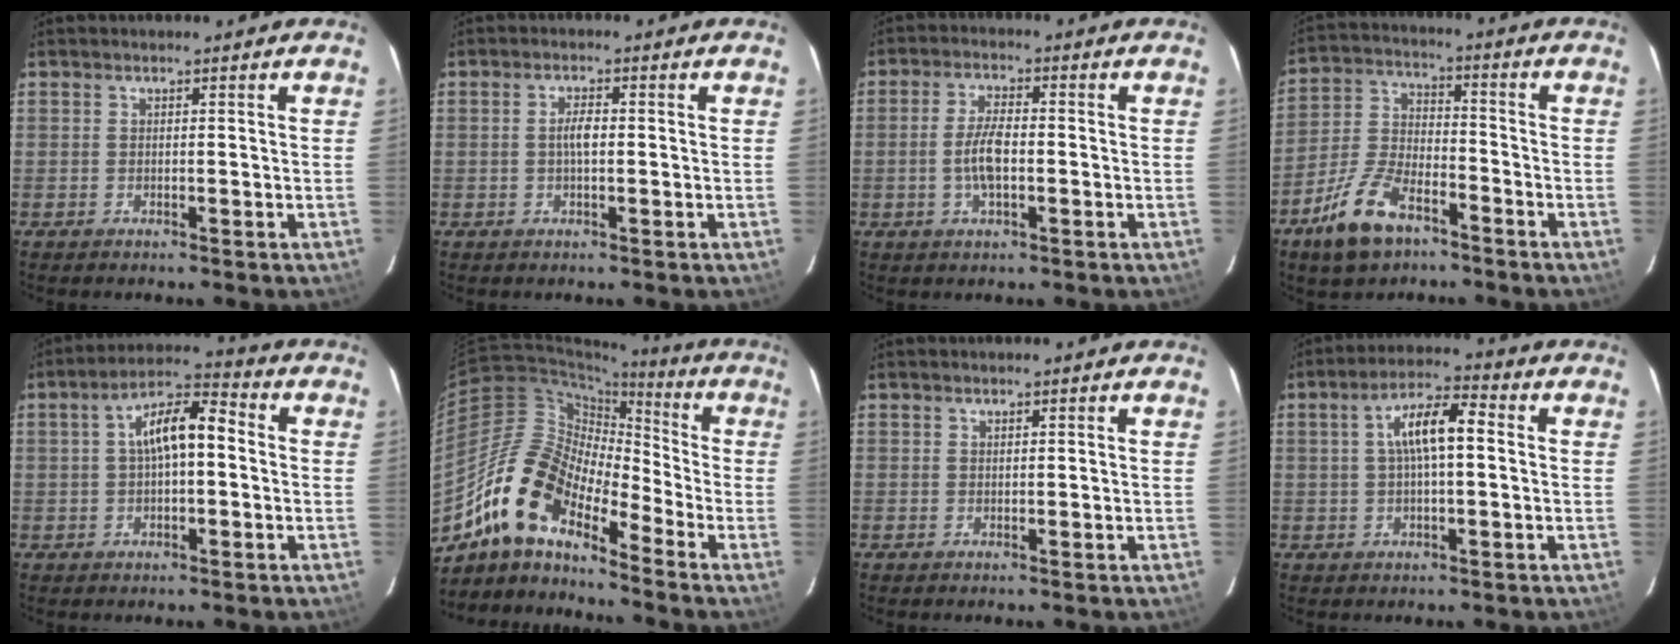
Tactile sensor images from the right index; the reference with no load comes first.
{"total": 2.4, "force": [-0.1, 0.8, 2.2], "torque": [-0.043, 0.004, -0.002]}
{"total": 5.7, "force": [-1.1, 2.0, 5.2], "torque": [-0.105, 0.003, -0.019]}
{"total": 12.2, "force": [-7.7, 5.8, 7.4], "torque": [-0.166, 0.003, -0.143]}
{"total": 9.0, "force": [0.6, 3.6, 8.3], "torque": [-0.148, 0.029, 0.009]}
{"total": 14.1, "force": [-10.3, 5.1, 8.1], "torque": [-0.134, 0.010, -0.214]}
{"total": 0.0}
{"total": 7.9, "force": [0.8, 2.4, 7.5], "torque": [-0.136, 0.018, 0.014]}